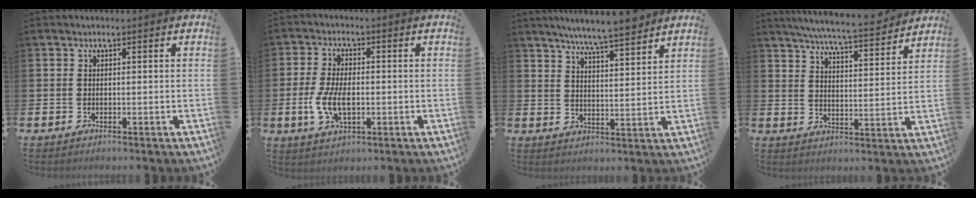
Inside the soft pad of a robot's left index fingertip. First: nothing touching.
{"total": 5.8, "force": [-0.8, 3.0, 4.9], "torque": [-0.104, -0.001, -0.019]}
{"total": 7.0, "force": [6.6, 0.1, 2.3], "torque": [-0.059, -0.031, 0.116]}
{"total": 6.7, "force": [6.4, 0.1, 2.0], "torque": [-0.055, -0.044, 0.109]}